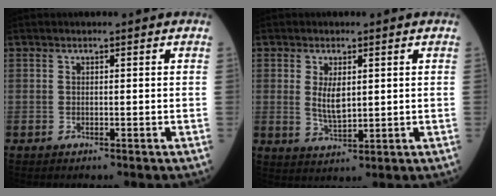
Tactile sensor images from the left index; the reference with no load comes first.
{"total": 3.9, "force": [0.9, 1.4, 3.6], "torque": [-0.072, -0.009, 0.023]}